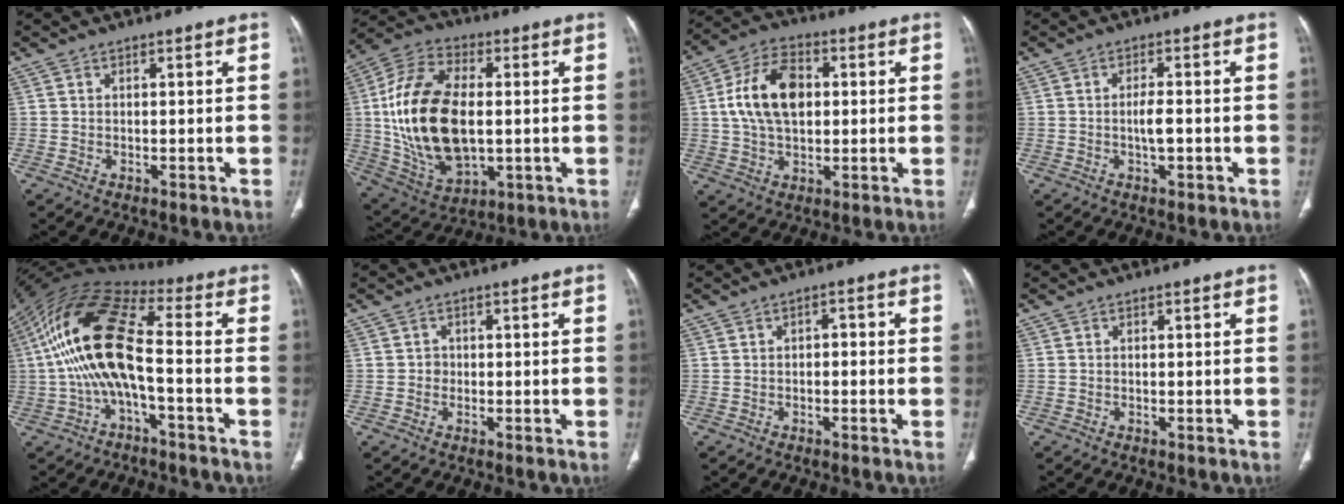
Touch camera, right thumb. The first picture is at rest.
{"total": 22.4, "force": [0.3, 12.5, 18.6], "torque": [-0.362, 0.001, 0.018]}
{"total": 13.3, "force": [1.8, 8.3, 10.2], "torque": [-0.177, 0.013, 0.028]}
{"total": 3.3, "force": [-0.6, 1.1, 3.0], "torque": [-0.054, 0.002, -0.010]}
{"total": 17.0, "force": [-2.0, 6.3, 15.7], "torque": [-0.317, 0.051, -0.042]}
{"total": 1.2, "force": [-0.2, 1.1, 0.3], "torque": [0.003, 0.006, -0.006]}
{"total": 1.6, "force": [-0.4, 1.1, 1.1], "torque": [-0.005, 0.011, -0.011]}
{"total": 0.0}